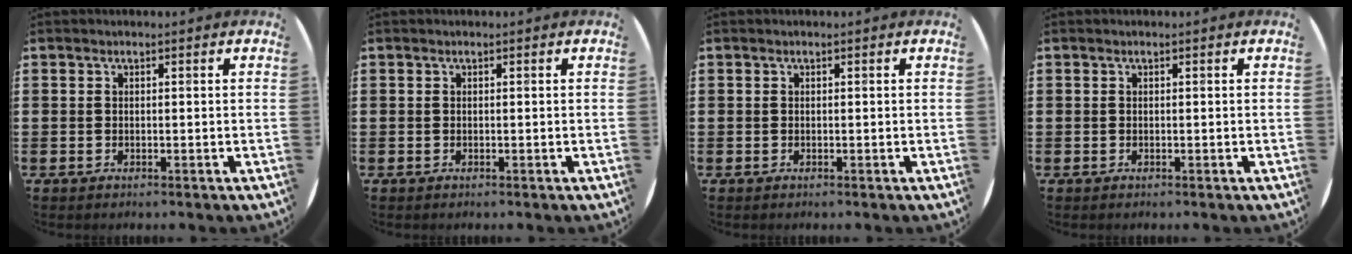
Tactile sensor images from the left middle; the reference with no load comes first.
{"total": 0.0}
{"total": 0.0}
{"total": 0.0}